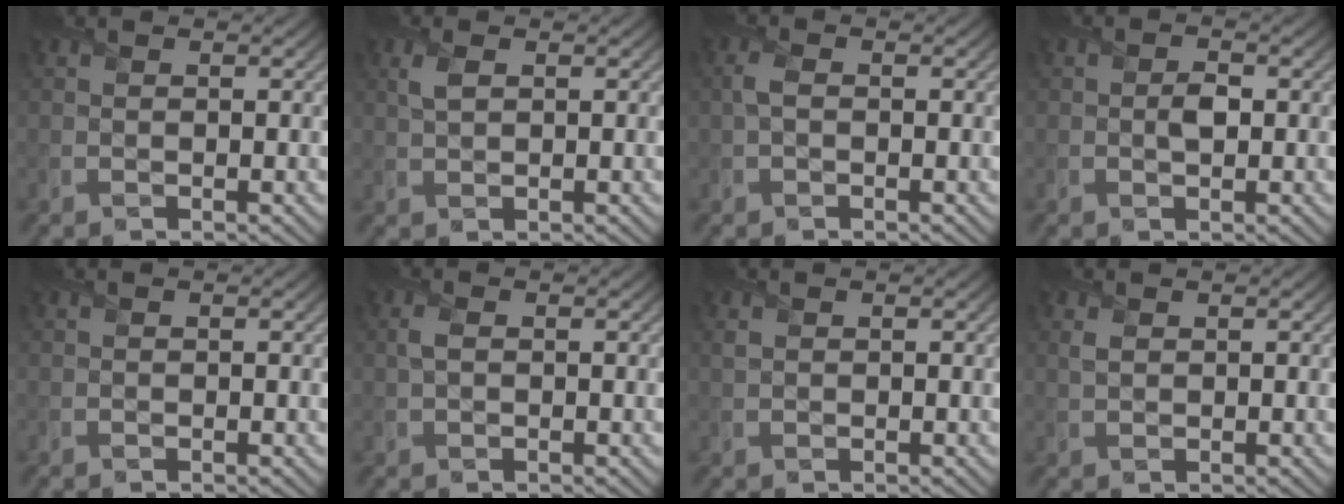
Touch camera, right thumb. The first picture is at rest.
{"total": 1.8, "force": [0.6, 0.8, 1.5], "torque": [-0.040, 0.000, 0.015]}
{"total": 1.5, "force": [0.0, 0.8, 1.3], "torque": [-0.036, 0.003, -0.003]}
{"total": 1.8, "force": [-0.1, 1.1, 1.4], "torque": [-0.024, -0.003, -0.002]}
{"total": 0.0}
{"total": 1.3, "force": [0.2, 0.6, 1.1], "torque": [-0.031, 0.002, 0.003]}
{"total": 0.7, "force": [0.4, 0.4, 0.4], "torque": [-0.014, -0.002, 0.011]}
{"total": 1.0, "force": [0.5, 0.5, 0.6], "torque": [-0.020, -0.002, 0.014]}